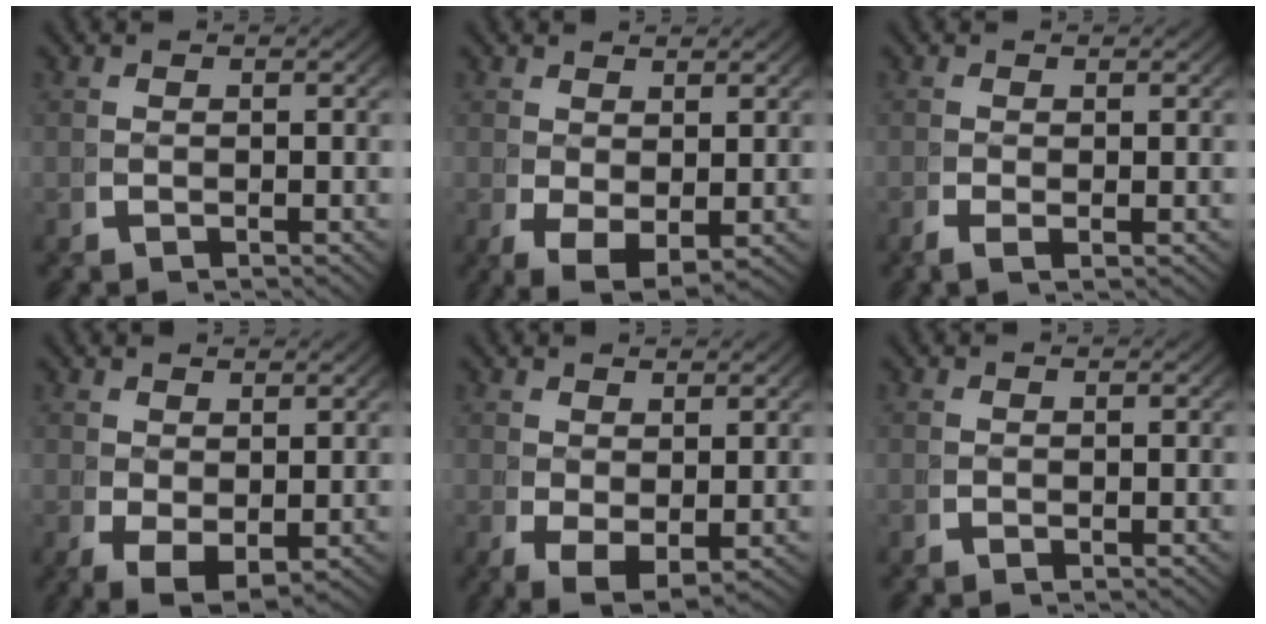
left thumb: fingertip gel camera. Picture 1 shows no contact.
{"total": 3.9, "force": [-1.0, 2.6, 2.8], "torque": [-0.061, -0.033, 0.008]}
{"total": 0.8, "force": [-0.1, 0.0, 0.8], "torque": [-0.023, -0.007, 0.001]}
{"total": 3.7, "force": [-0.6, 2.5, 2.6], "torque": [-0.057, -0.030, 0.015]}
{"total": 3.6, "force": [-0.6, 2.4, 2.6], "torque": [-0.059, -0.031, 0.015]}
{"total": 0.0}